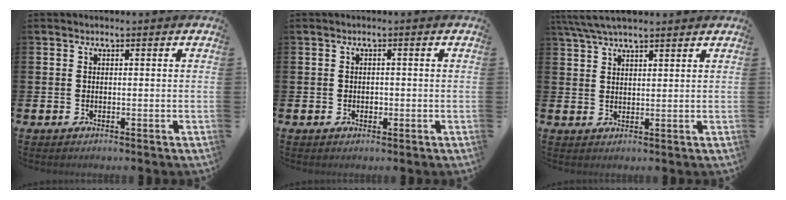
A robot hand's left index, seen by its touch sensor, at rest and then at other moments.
{"total": 1.0, "force": [-0.1, 0.8, 0.5], "torque": [0.000, 0.002, -0.006]}
{"total": 5.7, "force": [5.3, 1.0, 2.1], "torque": [-0.062, -0.011, 0.099]}